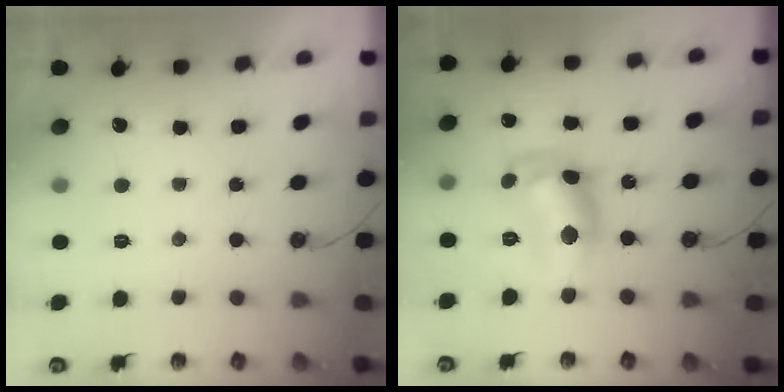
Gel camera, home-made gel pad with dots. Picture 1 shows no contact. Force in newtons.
{"total": 12.7, "press": 12.7, "slide": 1.0}